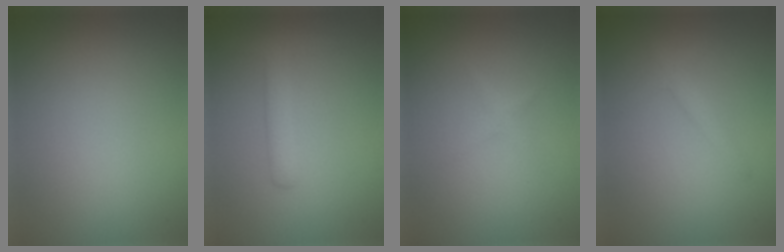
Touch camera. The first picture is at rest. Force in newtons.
{"total": 2.7, "press": 2.7, "slide": 0.1}
{"total": 0.9, "press": 0.9, "slide": 0.0}
{"total": 1.6, "press": 1.6, "slide": 0.1}